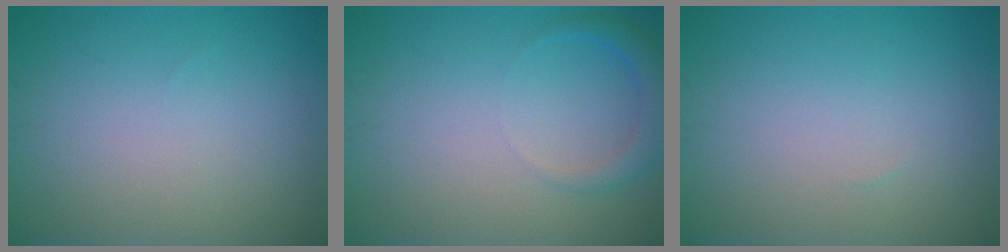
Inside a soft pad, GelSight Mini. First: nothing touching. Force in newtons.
{"total": 2.2, "press": 2.2, "slide": 0.2}
{"total": 0.0}